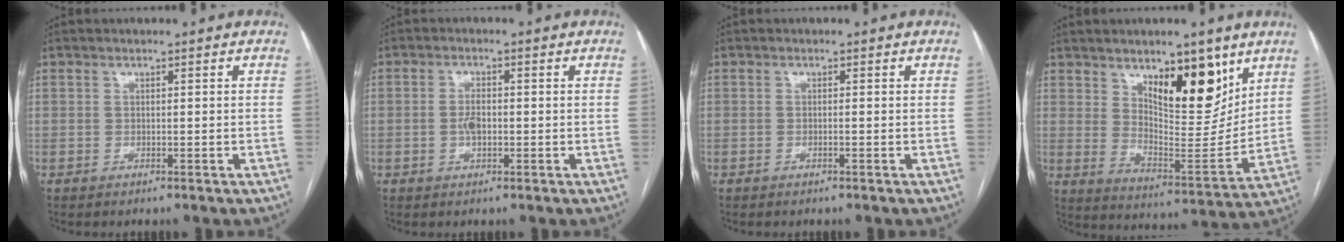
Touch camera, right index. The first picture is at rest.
{"total": 2.6, "force": [-0.5, 1.0, 2.3], "torque": [-0.048, 0.002, -0.007]}
{"total": 0.5, "force": [-0.3, -0.2, 0.4], "torque": [-0.009, 0.002, -0.008]}
{"total": 14.5, "force": [8.2, 5.1, 10.8], "torque": [-0.153, -0.018, 0.141]}